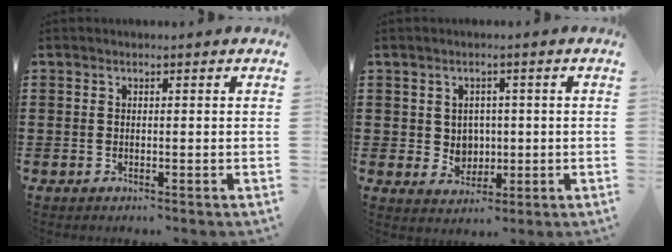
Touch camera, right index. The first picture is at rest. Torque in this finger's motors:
{"motor_torque": [1.10, 1.04, 0.13, 0.01]}